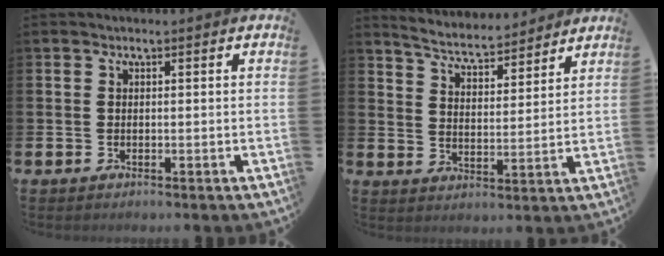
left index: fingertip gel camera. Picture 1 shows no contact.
{"total": 5.4, "force": [5.3, 0.7, 0.8], "torque": [-0.043, -0.036, 0.092]}